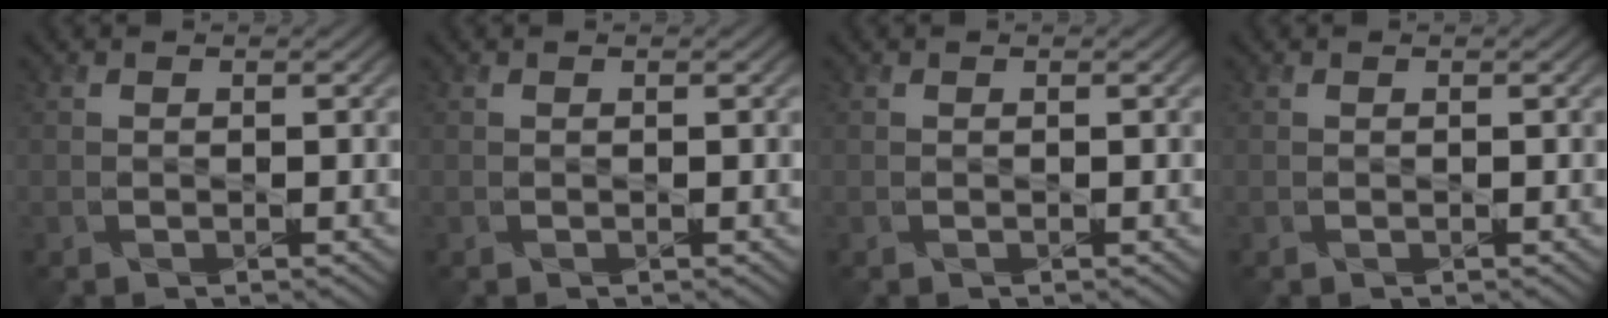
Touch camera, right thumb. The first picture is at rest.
{"total": 0.0}
{"total": 0.0}
{"total": 0.0}